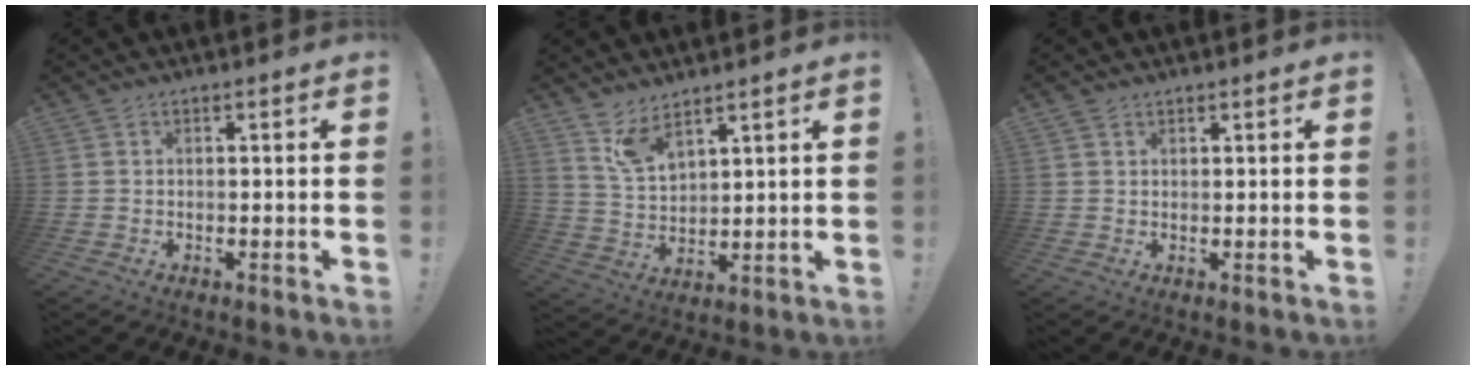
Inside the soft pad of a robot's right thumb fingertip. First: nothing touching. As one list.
[{"total": 7.7, "force": [6.4, 2.6, 3.4], "torque": [-0.074, -0.035, 0.121]}, {"total": 1.1, "force": [1.0, 0.5, 0.0], "torque": [0.008, -0.005, 0.018]}]